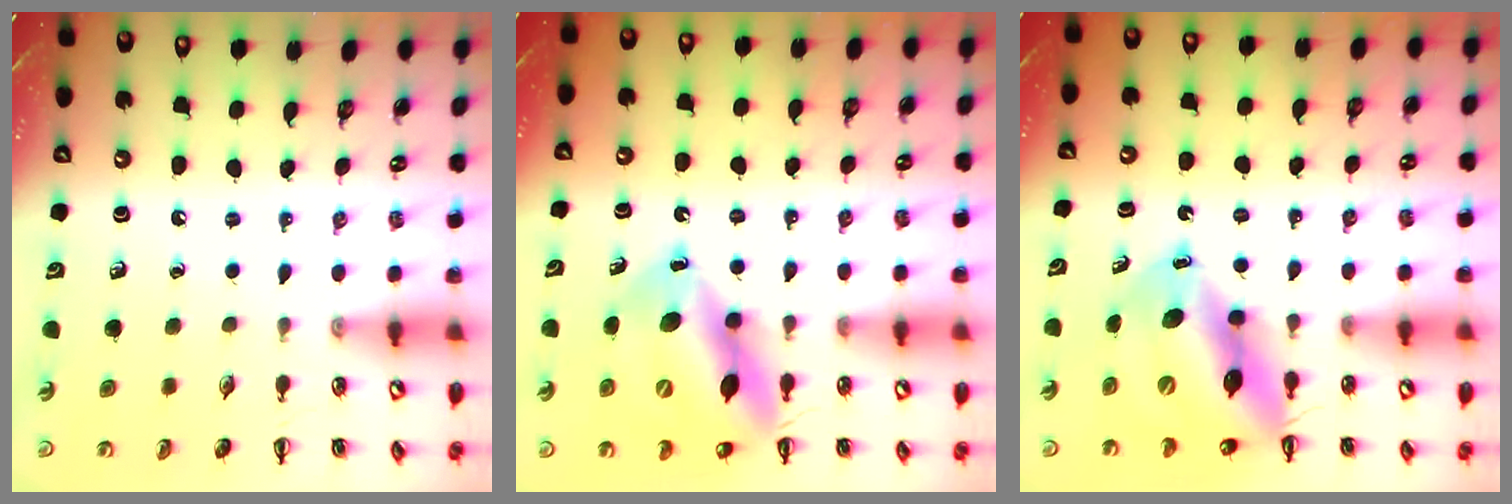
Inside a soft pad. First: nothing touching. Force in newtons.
{"total": 14.6, "press": 14.0, "slide": 4.1}
{"total": 15.3, "press": 14.5, "slide": 4.7}